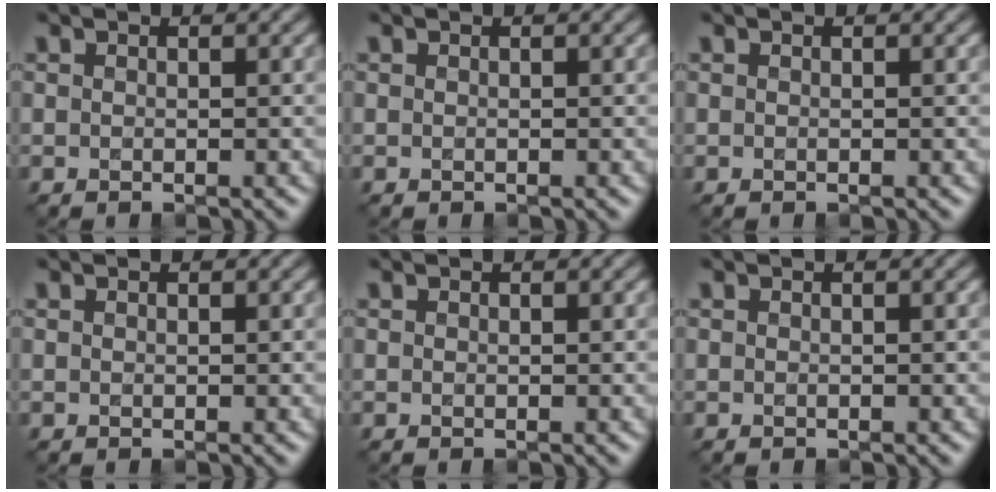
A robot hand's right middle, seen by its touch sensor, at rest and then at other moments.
{"total": 0.0}
{"total": 0.0}
{"total": 0.0}
{"total": 0.0}
{"total": 0.0}